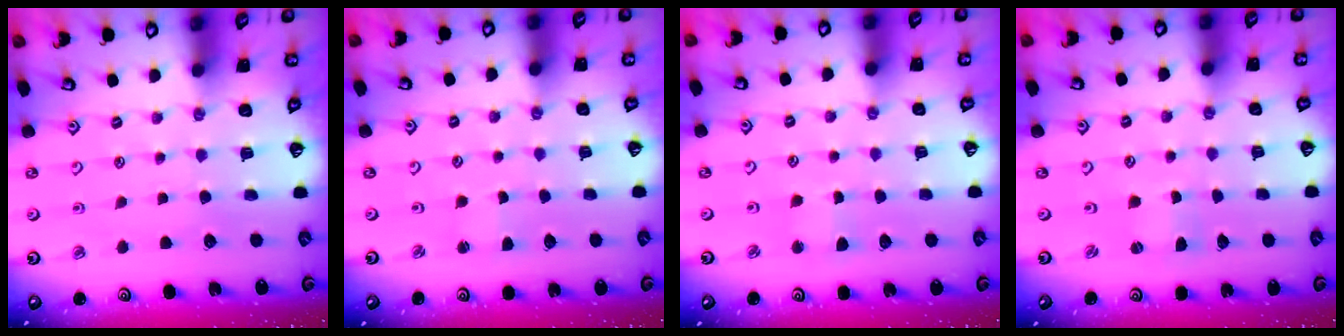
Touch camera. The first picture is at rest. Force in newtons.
{"total": 1.3, "press": 1.3, "slide": 0.2}
{"total": 2.5, "press": 2.4, "slide": 0.3}
{"total": 0.0}